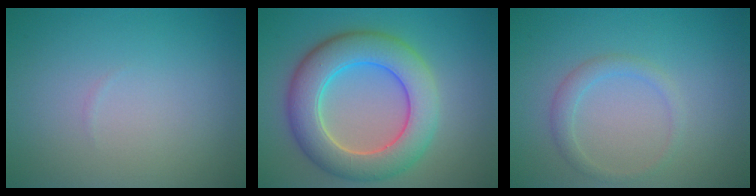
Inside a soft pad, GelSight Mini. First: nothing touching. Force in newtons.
{"total": 8.0, "press": 8.0, "slide": 0.5}
{"total": 1.7, "press": 1.7, "slide": 0.1}